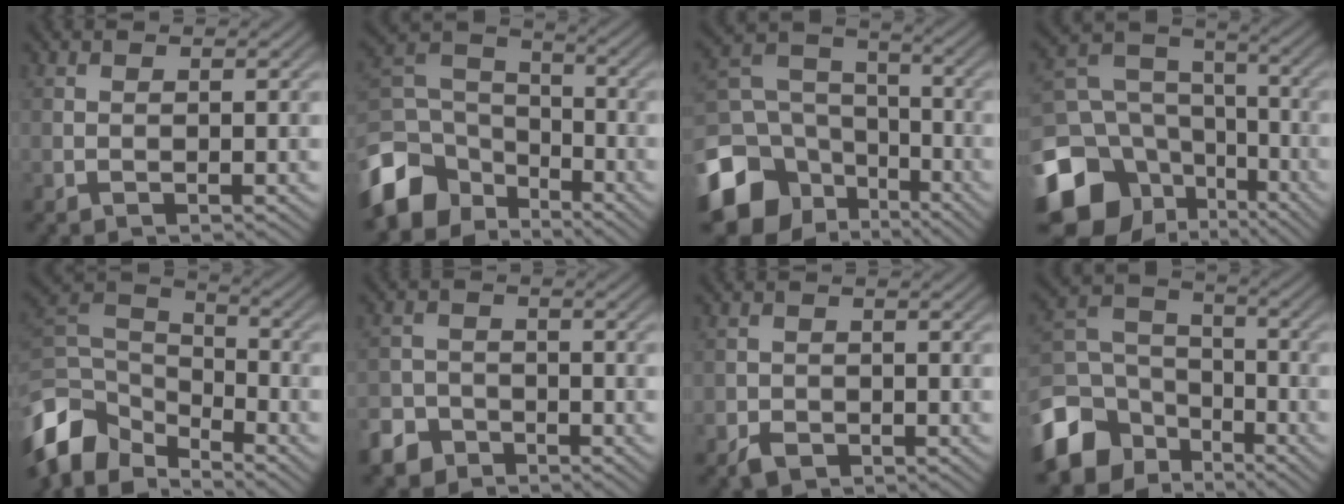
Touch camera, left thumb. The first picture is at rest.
{"total": 12.4, "force": [-6.9, 8.2, 6.1], "torque": [-0.163, -0.014, -0.143]}
{"total": 14.0, "force": [-6.7, 10.3, 6.7], "torque": [-0.196, -0.031, -0.121]}
{"total": 17.0, "force": [-7.6, 12.9, 8.1], "torque": [-0.240, -0.028, -0.119]}
{"total": 10.1, "force": [-5.7, 5.9, 5.9], "torque": [-0.151, -0.003, -0.123]}
{"total": 4.6, "force": [-3.3, 2.9, 1.2], "torque": [-0.027, -0.002, -0.069]}
{"total": 2.1, "force": [-1.2, 1.6, 0.7], "torque": [-0.009, -0.004, -0.027]}
{"total": 12.0, "force": [-6.6, 8.4, 5.5], "torque": [-0.152, -0.019, -0.138]}